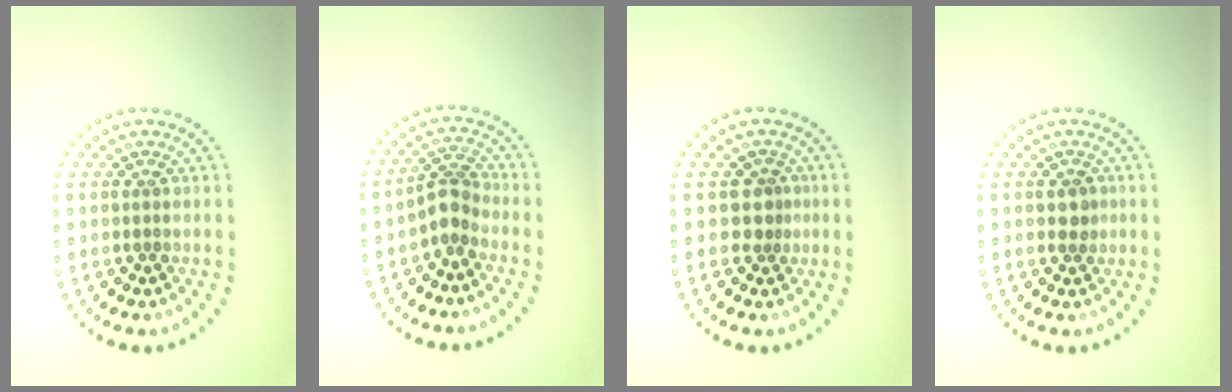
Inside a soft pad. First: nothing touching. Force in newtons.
{"total": 2.3, "press": 1.8, "slide": 1.5}
{"total": 1.2, "press": 0.9, "slide": 0.9}
{"total": 1.3, "press": 1.3, "slide": 0.3}